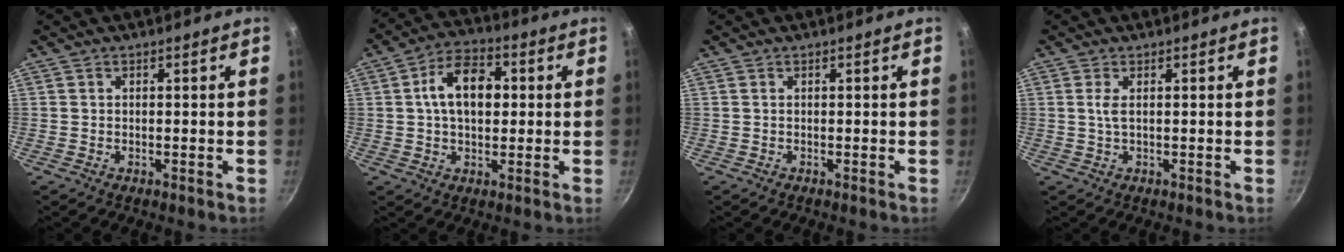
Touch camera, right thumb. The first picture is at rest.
{"total": 11.1, "force": [1.6, 7.2, 8.4], "torque": [-0.115, 0.018, 0.016]}
{"total": 0.0}
{"total": 1.8, "force": [0.3, 0.5, 1.7], "torque": [-0.041, -0.002, 0.010]}